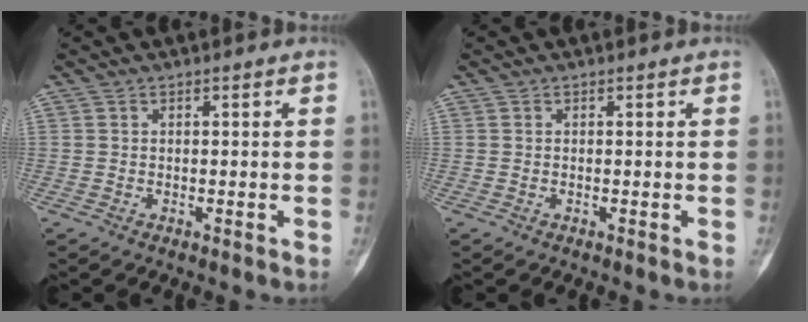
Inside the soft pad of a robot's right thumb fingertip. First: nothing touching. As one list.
[{"total": 0.0}]